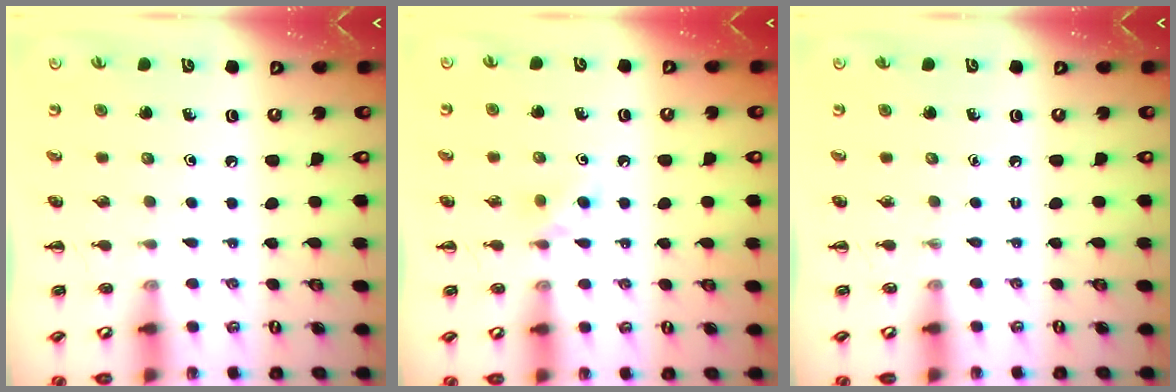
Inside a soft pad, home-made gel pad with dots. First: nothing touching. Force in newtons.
{"total": 3.8, "press": 3.6, "slide": 1.1}
{"total": 0.0}